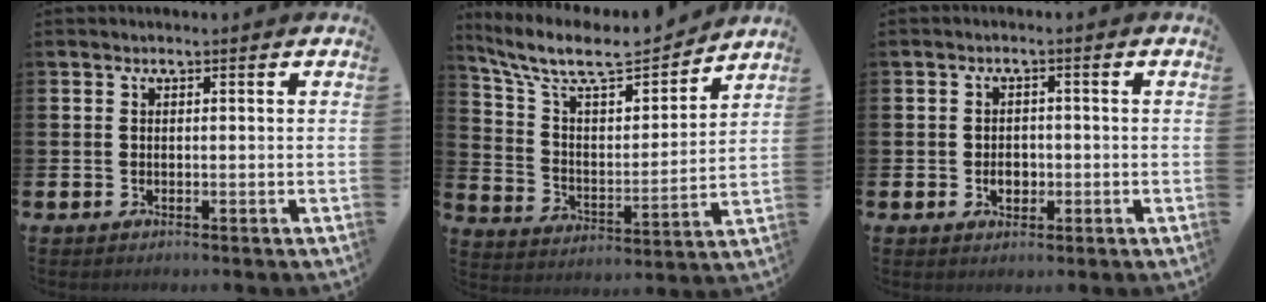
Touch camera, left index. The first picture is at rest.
{"total": 9.6, "force": [8.4, 2.8, 3.9], "torque": [-0.117, -0.053, 0.144]}
{"total": 2.5, "force": [-0.6, 1.9, 1.5], "torque": [-0.015, -0.002, -0.018]}